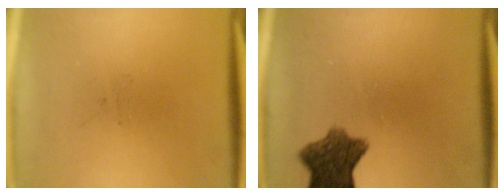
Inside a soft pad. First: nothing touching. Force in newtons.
{"total": 8.1}